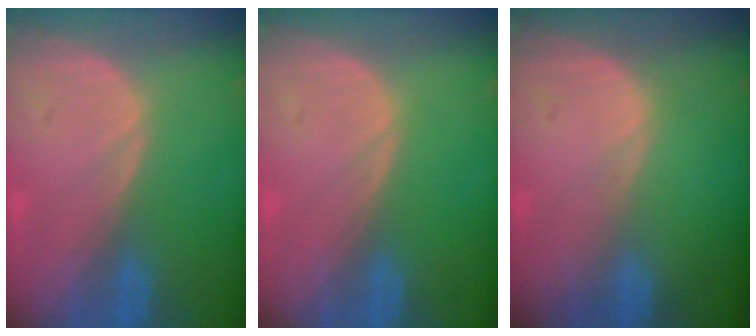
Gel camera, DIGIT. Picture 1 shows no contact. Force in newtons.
{"total": 0.0}
{"total": 0.0}